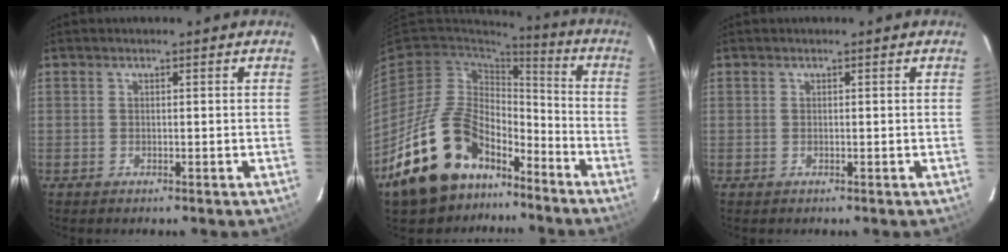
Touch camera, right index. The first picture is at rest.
{"total": 22.3, "force": [-14.3, 13.0, 11.1], "torque": [-0.226, 0.020, -0.217]}
{"total": 0.0}